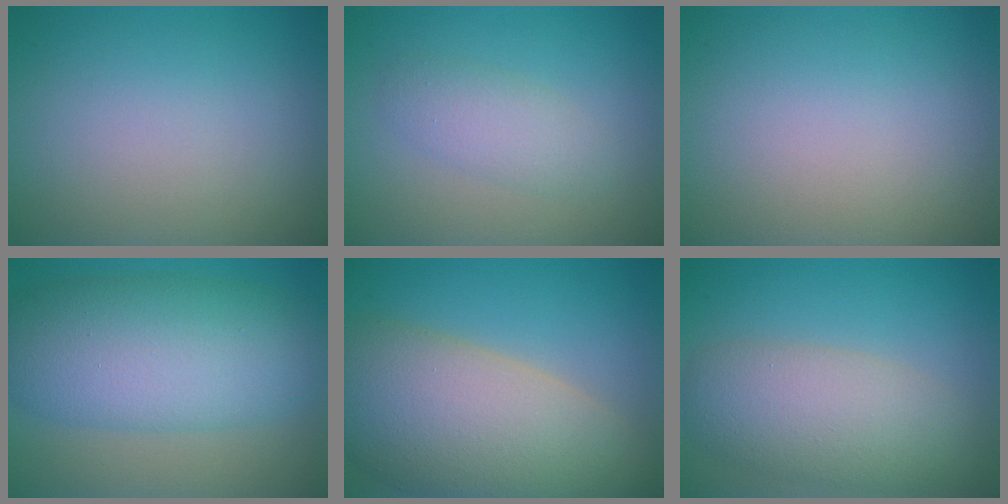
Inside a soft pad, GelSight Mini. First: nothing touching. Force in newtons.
{"total": 2.4, "press": 2.4, "slide": 0.1}
{"total": 0.0}
{"total": 10.1, "press": 10.1, "slide": 0.3}
{"total": 12.6, "press": 12.5, "slide": 1.4}
{"total": 6.3, "press": 6.3, "slide": 0.4}